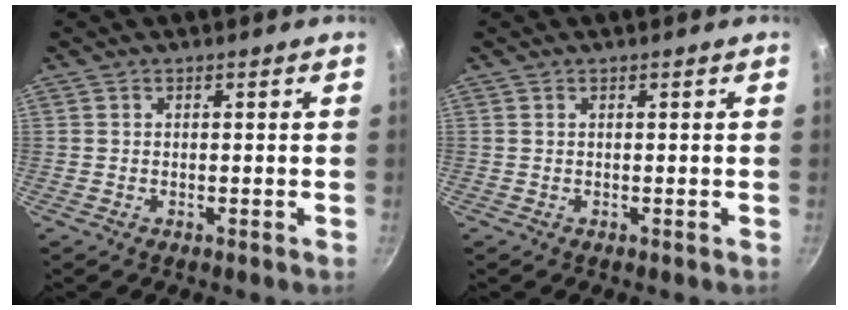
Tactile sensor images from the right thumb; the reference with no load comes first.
{"total": 0.0}